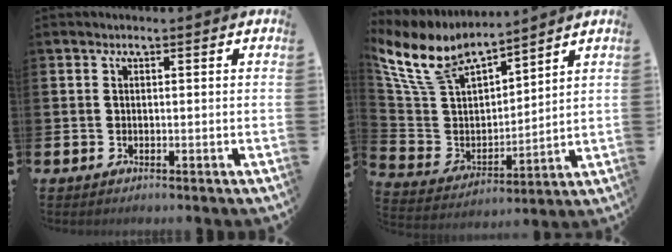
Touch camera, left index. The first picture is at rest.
{"total": 9.0, "force": [7.6, 3.7, 3.0], "torque": [-0.106, -0.047, 0.138]}